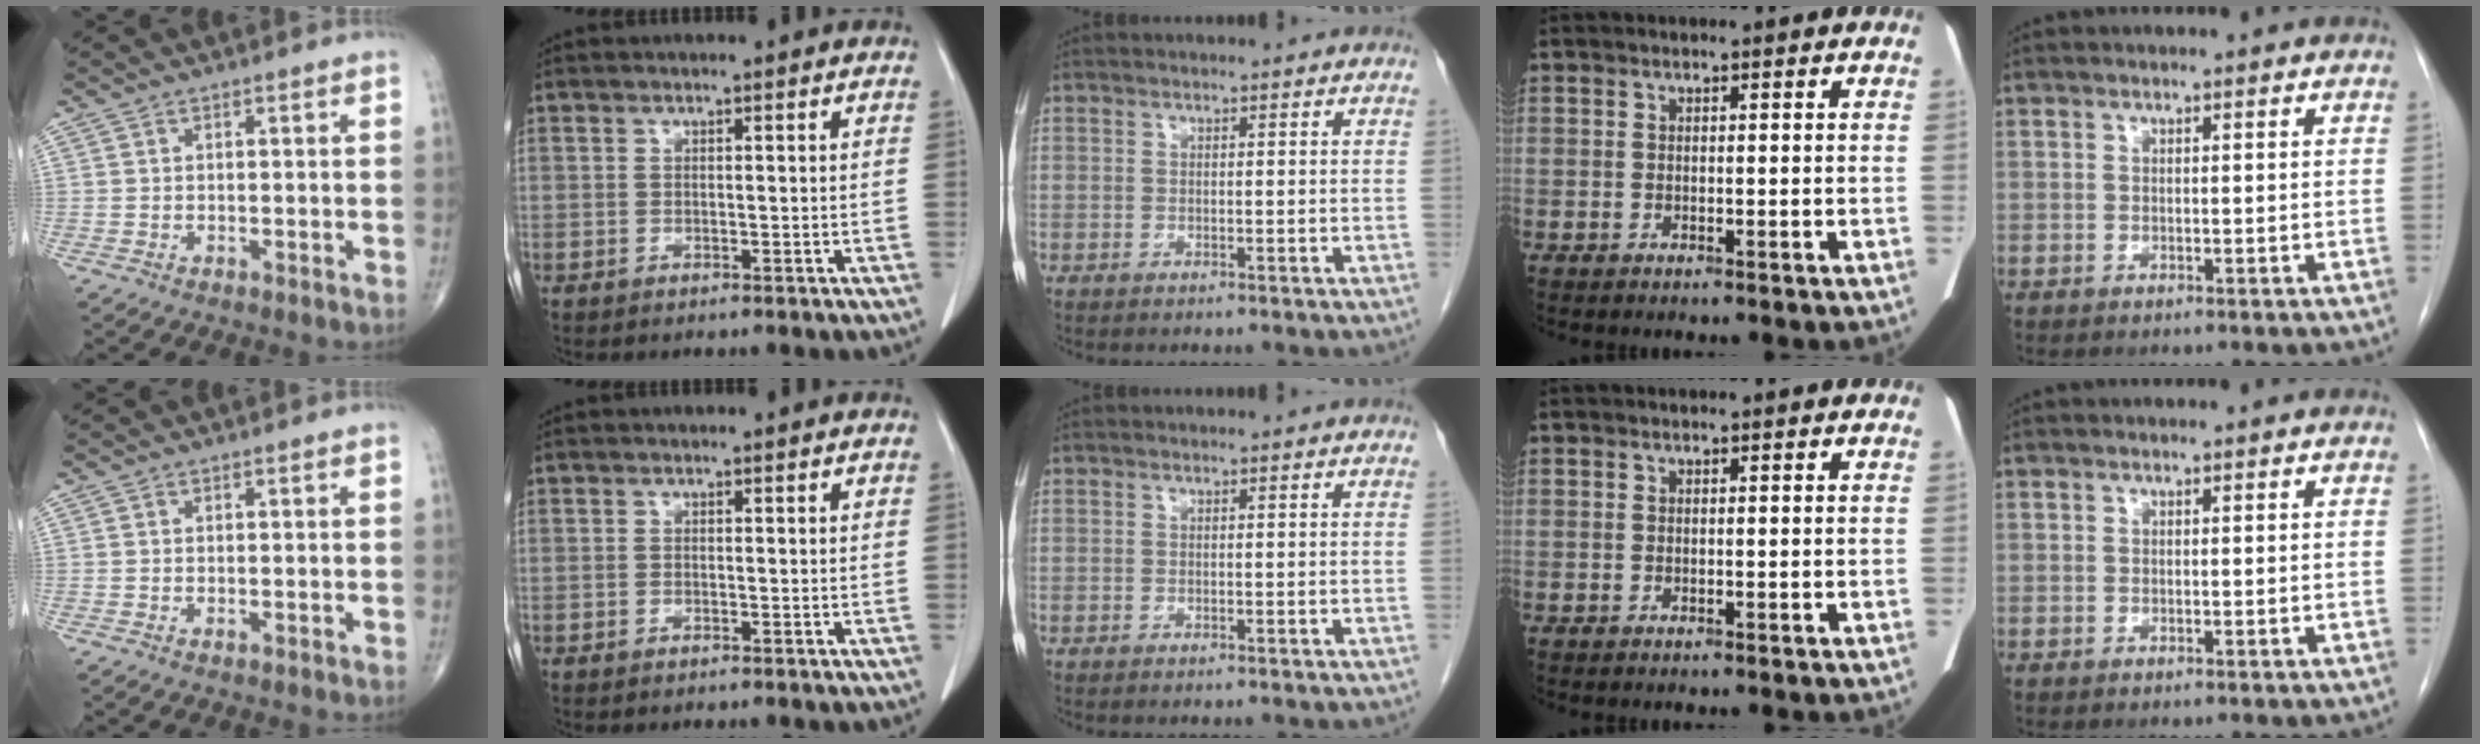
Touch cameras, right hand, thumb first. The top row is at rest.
{}